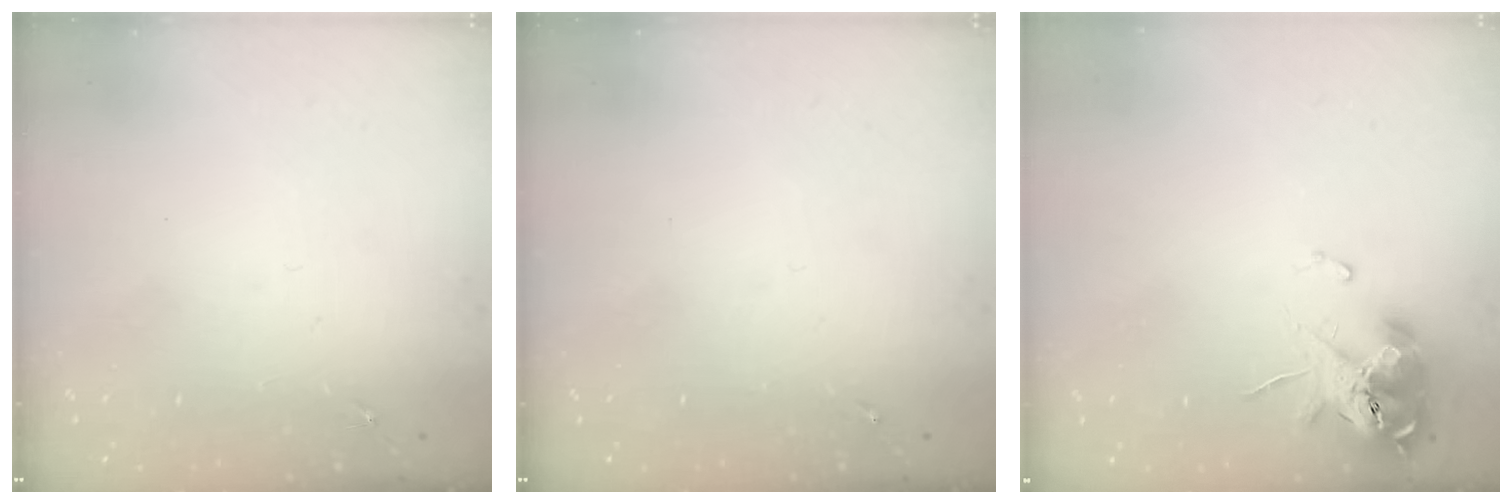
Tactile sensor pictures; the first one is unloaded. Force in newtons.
{"total": 0.0}
{"total": 11.3, "press": 11.2, "slide": 1.4}